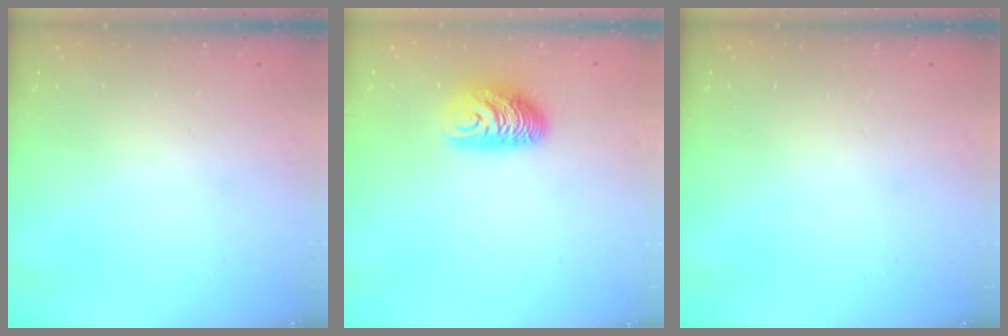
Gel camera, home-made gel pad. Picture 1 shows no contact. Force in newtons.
{"total": 9.8, "press": 9.8, "slide": 0.9}
{"total": 0.0}